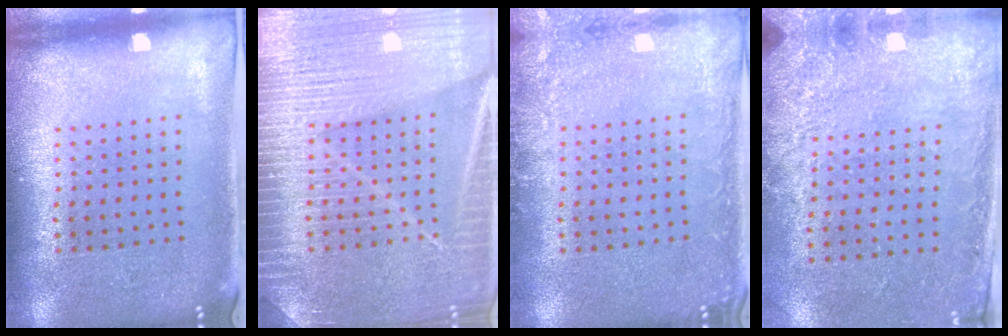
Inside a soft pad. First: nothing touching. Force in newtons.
{"total": 6.8, "press": 6.7, "slide": 0.8}
{"total": 2.2, "press": 2.1, "slide": 0.2}
{"total": 2.8, "press": 1.9, "slide": 2.0}